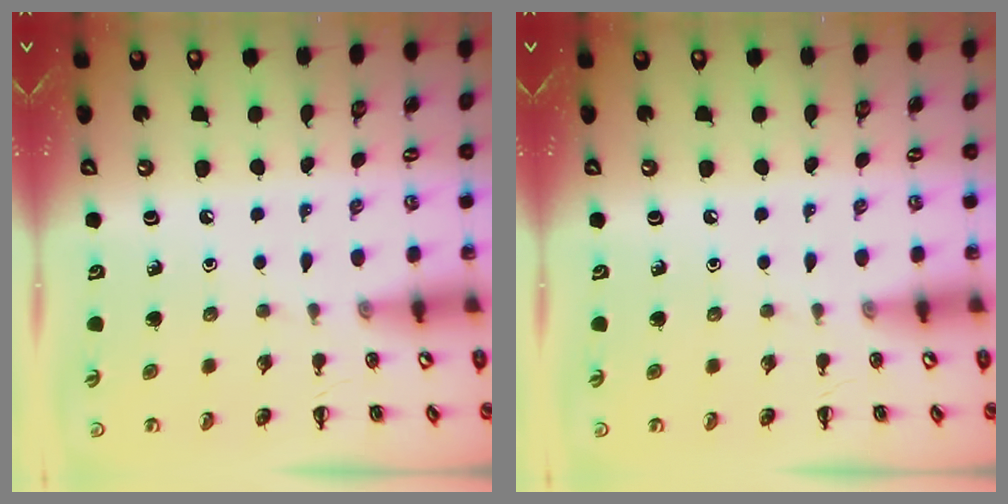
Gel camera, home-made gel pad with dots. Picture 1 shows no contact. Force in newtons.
{"total": 0.0}